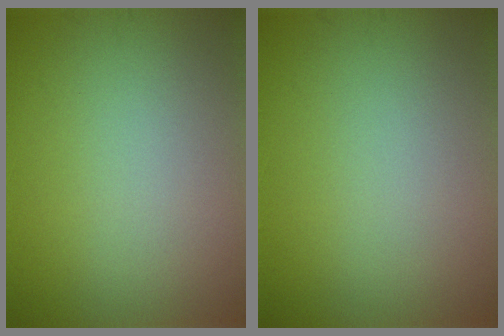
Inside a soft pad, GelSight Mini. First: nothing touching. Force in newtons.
{"total": 0.0}